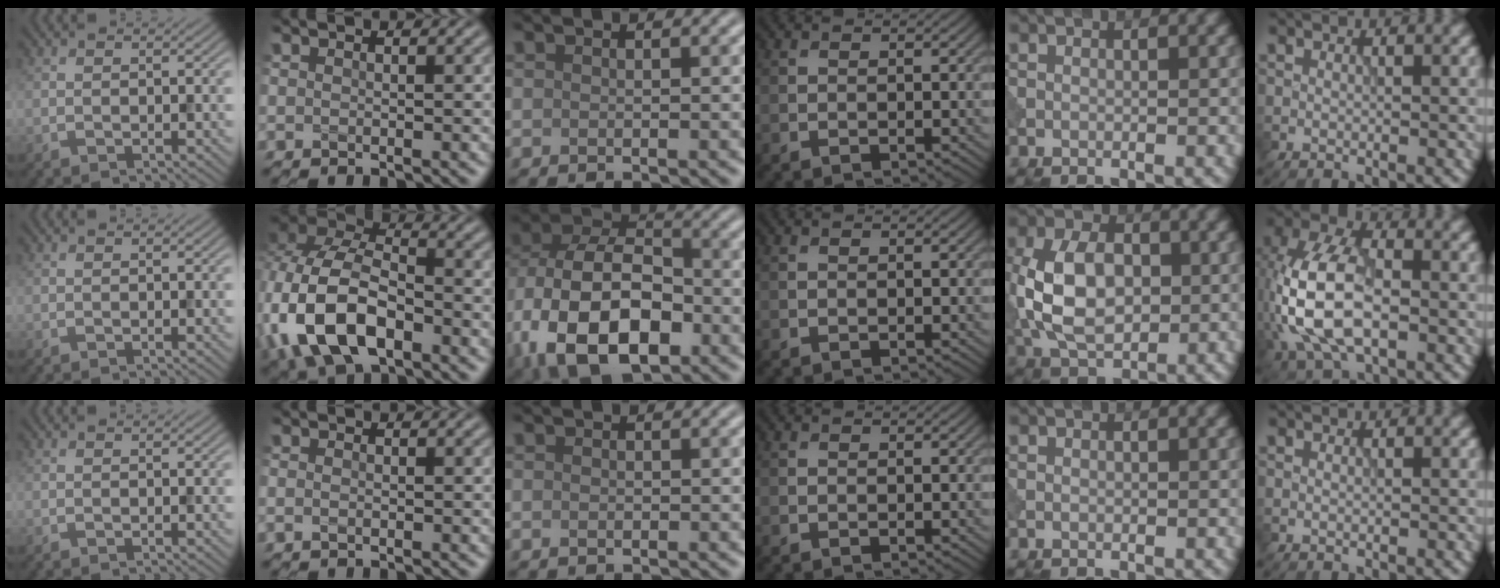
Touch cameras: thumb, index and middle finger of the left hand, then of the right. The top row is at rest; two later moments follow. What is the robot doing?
{"motion": "insert", "object": "peg toy"}